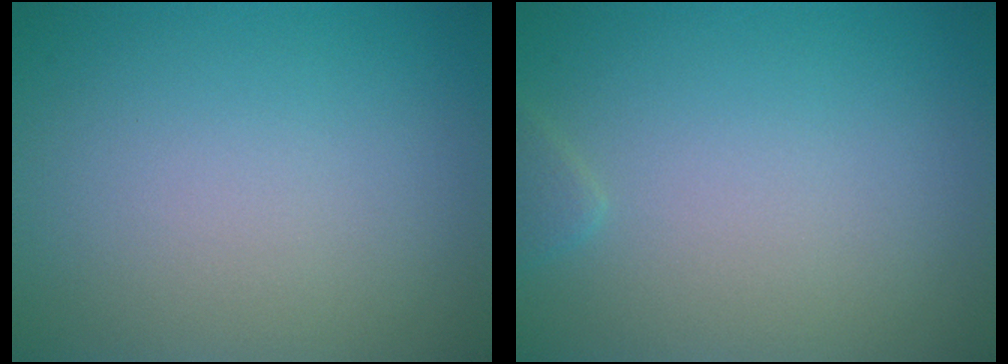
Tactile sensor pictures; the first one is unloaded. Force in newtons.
{"total": 0.7, "press": 0.7, "slide": 0.0}